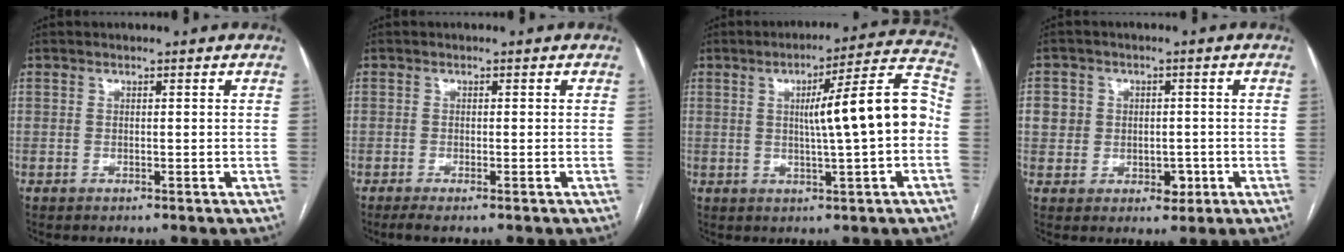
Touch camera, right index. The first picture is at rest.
{"total": 1.8, "force": [-1.1, 0.1, 1.3], "torque": [-0.027, -0.004, -0.023]}
{"total": 12.8, "force": [-0.1, 0.4, 12.8], "torque": [-0.177, 0.028, -0.005]}
{"total": 5.4, "force": [-0.4, 4.9, 2.3], "torque": [-0.015, 0.012, 0.001]}